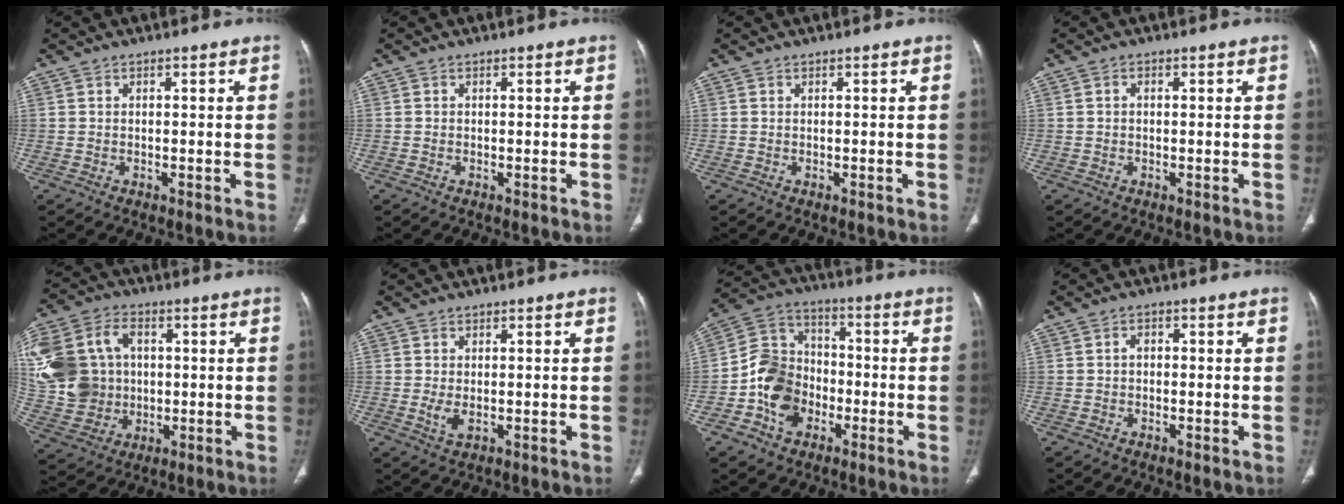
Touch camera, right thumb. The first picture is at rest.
{"total": 0.0}
{"total": 0.0}
{"total": 0.8, "force": [0.1, 0.6, 0.5], "torque": [-0.008, 0.003, 0.000]}
{"total": 19.8, "force": [2.2, 16.4, 10.9], "torque": [-0.232, 0.026, 0.054]}
{"total": 2.4, "force": [-0.2, 1.3, 2.1], "torque": [-0.045, -0.008, 0.001]}
{"total": 12.6, "force": [-4.1, 10.0, 6.4], "torque": [-0.088, 0.038, -0.082]}
{"total": 1.6, "force": [-0.1, 1.3, 1.0], "torque": [-0.010, 0.010, -0.005]}